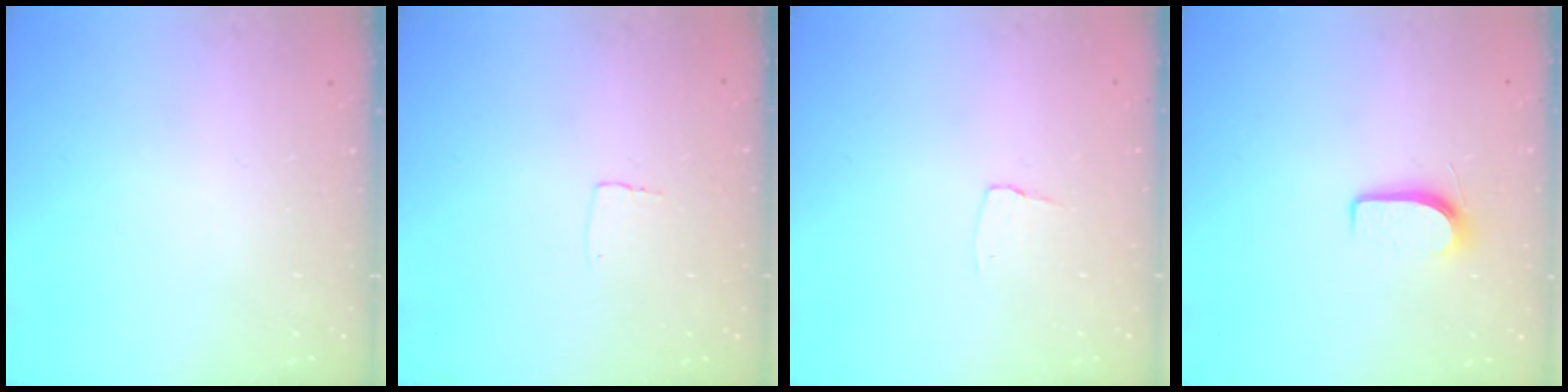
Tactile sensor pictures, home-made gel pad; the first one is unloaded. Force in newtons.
{"total": 2.6, "press": 2.6, "slide": 0.1}
{"total": 3.0, "press": 3.0, "slide": 0.3}
{"total": 6.1, "press": 6.1, "slide": 0.6}